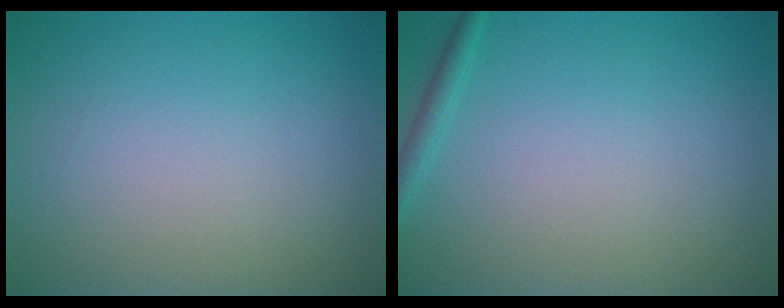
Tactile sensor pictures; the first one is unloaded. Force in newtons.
{"total": 1.2, "press": 1.1, "slide": 0.1}